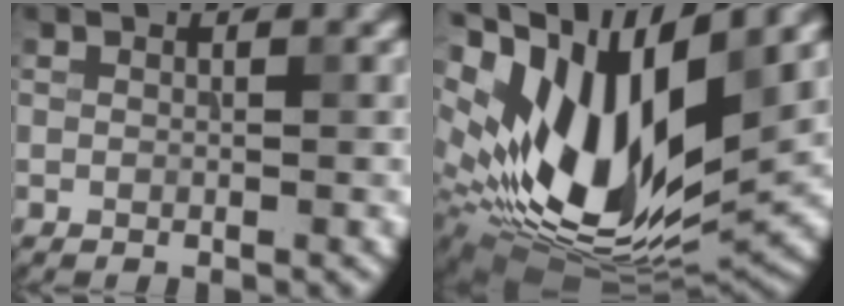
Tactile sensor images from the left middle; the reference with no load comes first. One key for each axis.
{"total": 15.9, "fx": 2.6, "fy": 7.9, "fz": 13.6, "tx": -0.266, "ty": -0.006, "tz": 0.049}